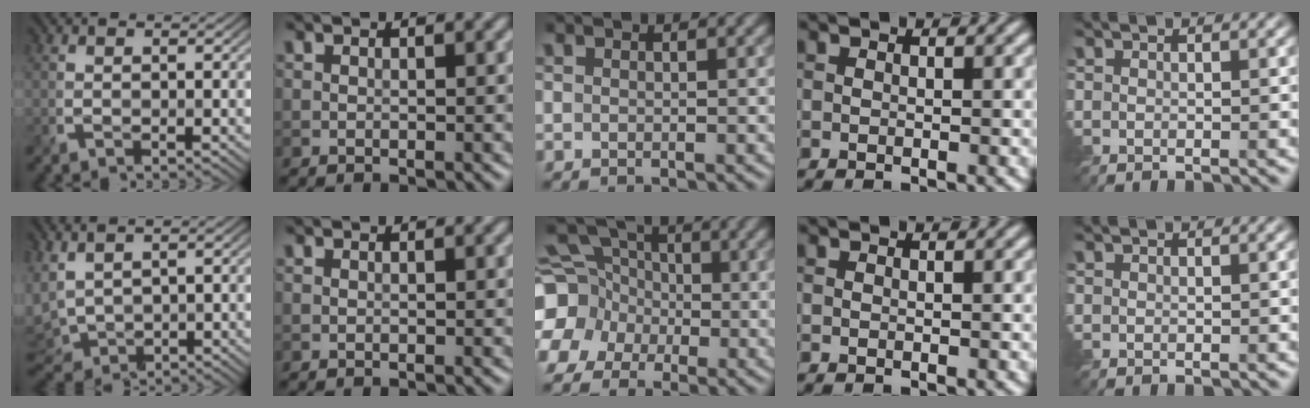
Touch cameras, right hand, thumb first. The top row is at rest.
{"thumb": {"total": 5.1, "force": [1.3, 2.9, 4.0], "torque": [-0.125, 0.003, 0.025]}, "middle": {"total": 10.9, "force": [-2.8, 9.8, 3.9], "torque": [-0.111, -0.001, -0.070]}}